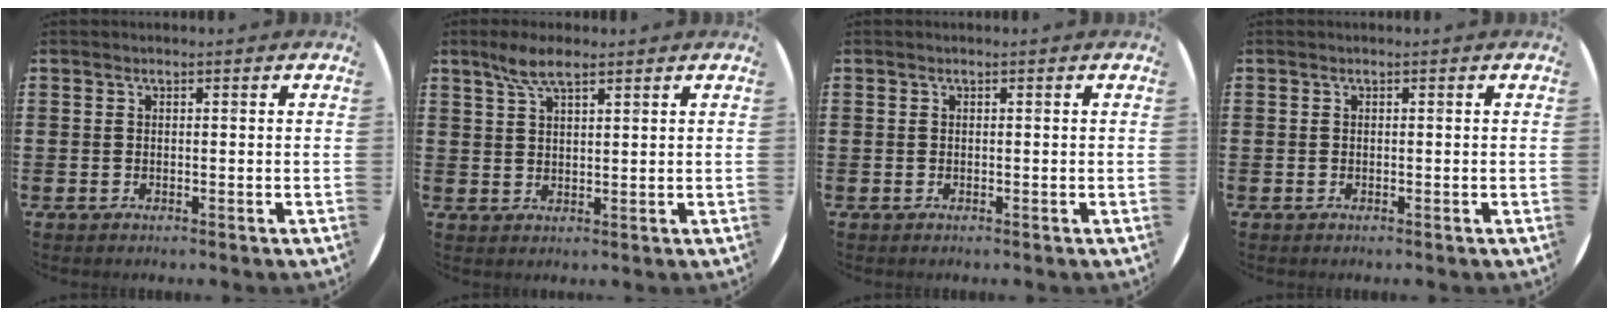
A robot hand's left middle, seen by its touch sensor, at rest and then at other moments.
{"total": 4.5, "force": [3.1, 1.3, 3.0], "torque": [-0.066, 0.006, 0.056]}
{"total": 0.0}
{"total": 0.0}